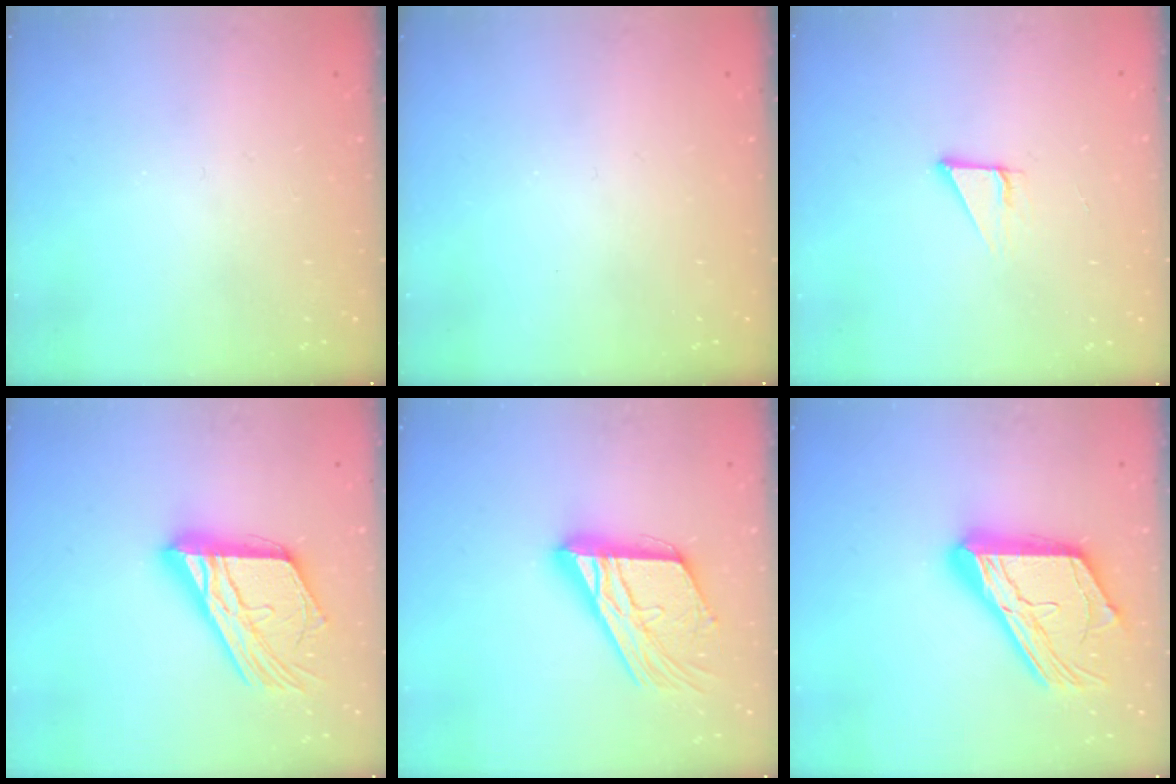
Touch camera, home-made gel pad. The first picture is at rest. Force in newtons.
{"total": 0.0}
{"total": 2.9, "press": 2.9, "slide": 0.2}
{"total": 21.6, "press": 21.5, "slide": 1.9}
{"total": 19.3, "press": 19.2, "slide": 1.8}
{"total": 23.5, "press": 23.4, "slide": 2.1}